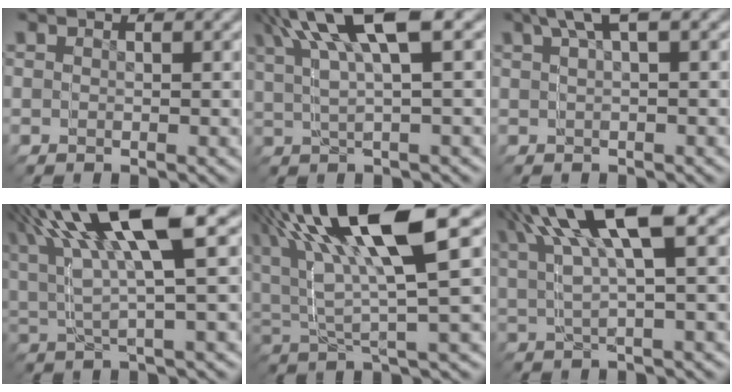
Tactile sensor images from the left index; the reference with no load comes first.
{"total": 3.9, "force": [3.5, -0.9, 1.5], "torque": [-0.040, 0.033, 0.047]}
{"total": 1.6, "force": [0.7, -1.3, 0.6], "torque": [-0.020, 0.020, 0.007]}
{"total": 5.7, "force": [4.3, 0.9, 3.8], "torque": [-0.092, 0.028, 0.065]}
{"total": 8.4, "force": [4.9, 2.6, 6.3], "torque": [-0.138, 0.038, 0.072]}
{"total": 4.7, "force": [4.2, -0.4, 2.1], "torque": [-0.054, 0.036, 0.058]}